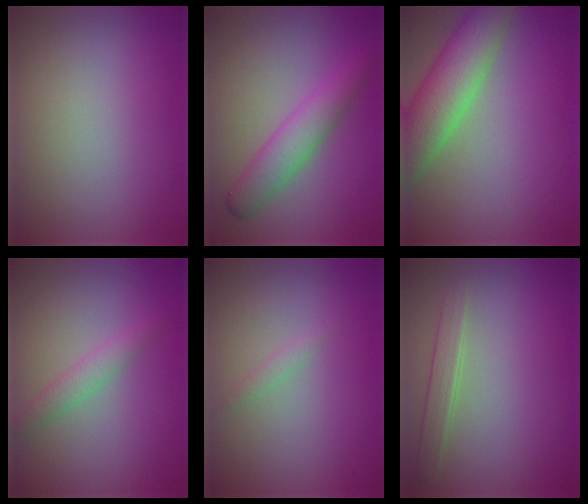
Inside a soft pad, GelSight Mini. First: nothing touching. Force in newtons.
{"total": 3.9, "press": 3.9, "slide": 0.1}
{"total": 7.1, "press": 7.0, "slide": 0.7}
{"total": 1.9, "press": 1.9, "slide": 0.0}
{"total": 0.8, "press": 0.8, "slide": 0.0}
{"total": 1.7, "press": 1.7, "slide": 0.1}